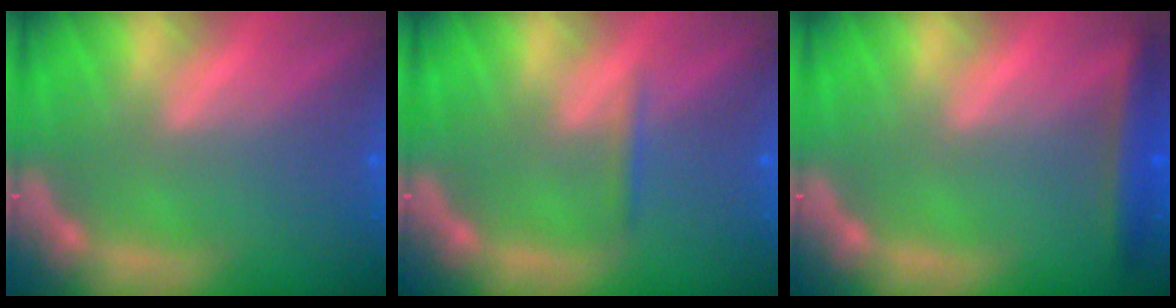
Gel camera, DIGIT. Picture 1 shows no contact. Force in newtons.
{"total": 0.9}
{"total": 3.0}